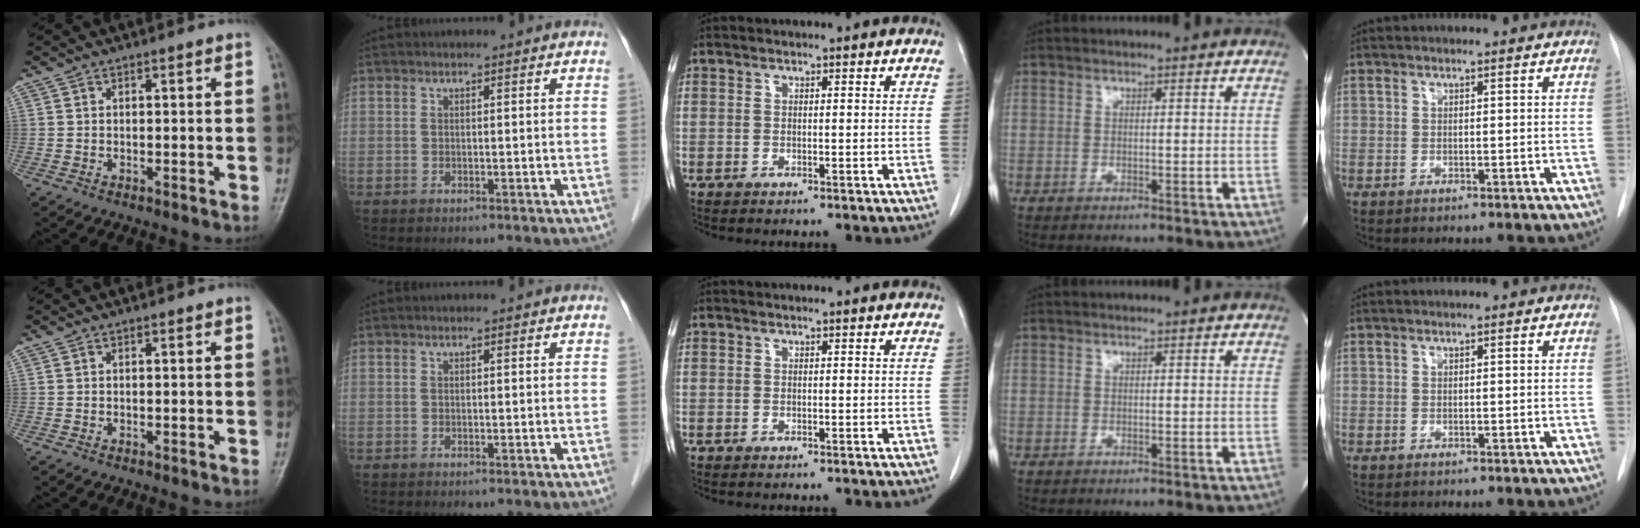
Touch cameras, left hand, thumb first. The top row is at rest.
{}